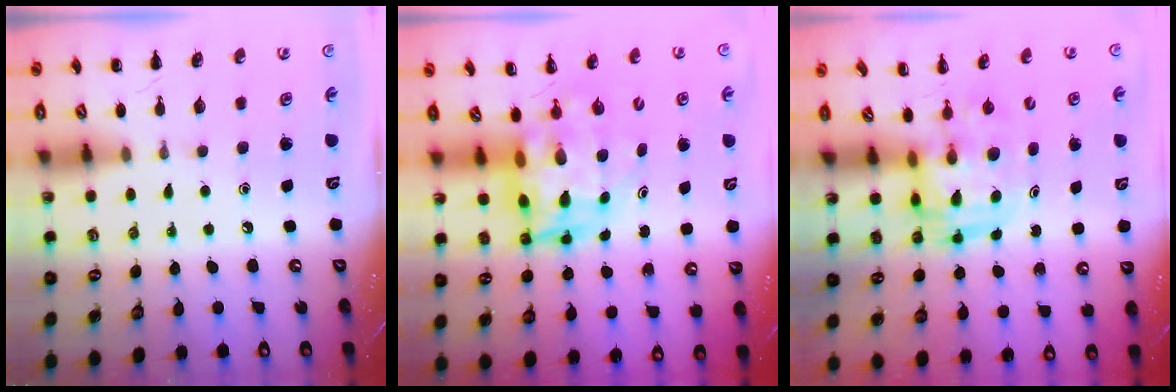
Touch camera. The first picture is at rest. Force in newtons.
{"total": 6.5, "press": 6.2, "slide": 2.2}
{"total": 3.3, "press": 3.2, "slide": 0.7}